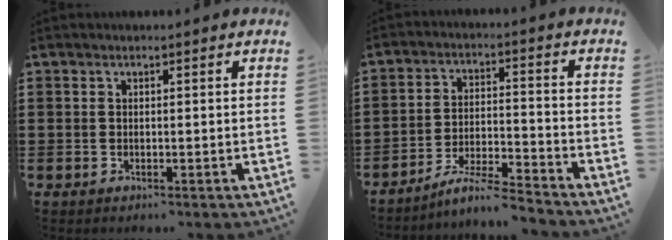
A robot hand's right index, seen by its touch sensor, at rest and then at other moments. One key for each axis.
{"total": 6.2, "fx": -5.6, "fy": -0.4, "fz": 2.6, "tx": -0.055, "ty": -0.006, "tz": -0.108}